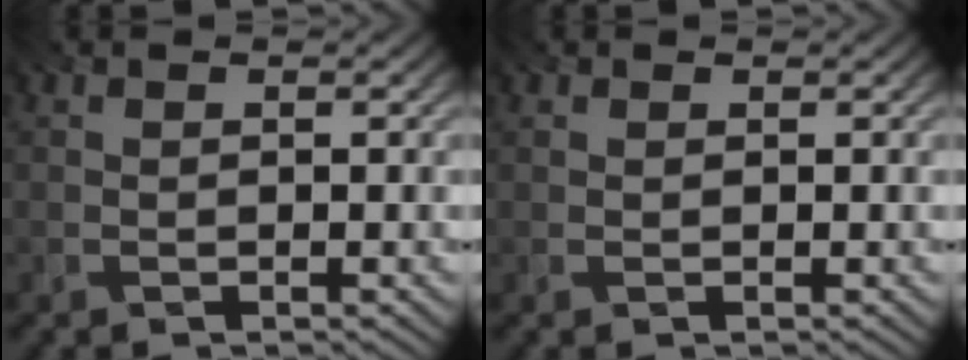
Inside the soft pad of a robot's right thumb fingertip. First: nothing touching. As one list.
[{"total": 0.7, "force": [0.4, 0.4, 0.3], "torque": [-0.007, 0.001, 0.006]}]